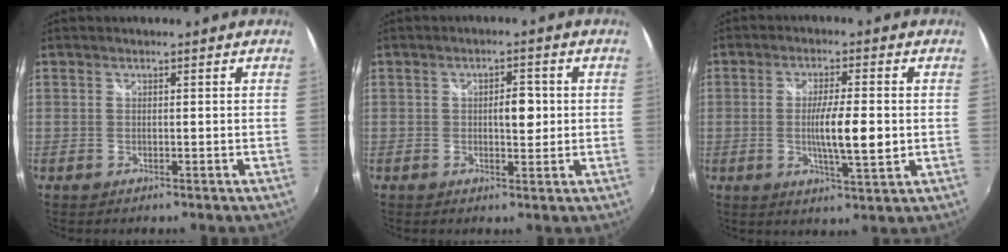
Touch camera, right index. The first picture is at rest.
{"total": 3.6, "force": [0.3, 1.8, 3.2], "torque": [-0.046, 0.008, 0.007]}
{"total": 7.8, "force": [-0.6, 0.9, 7.7], "torque": [-0.134, -0.007, -0.006]}